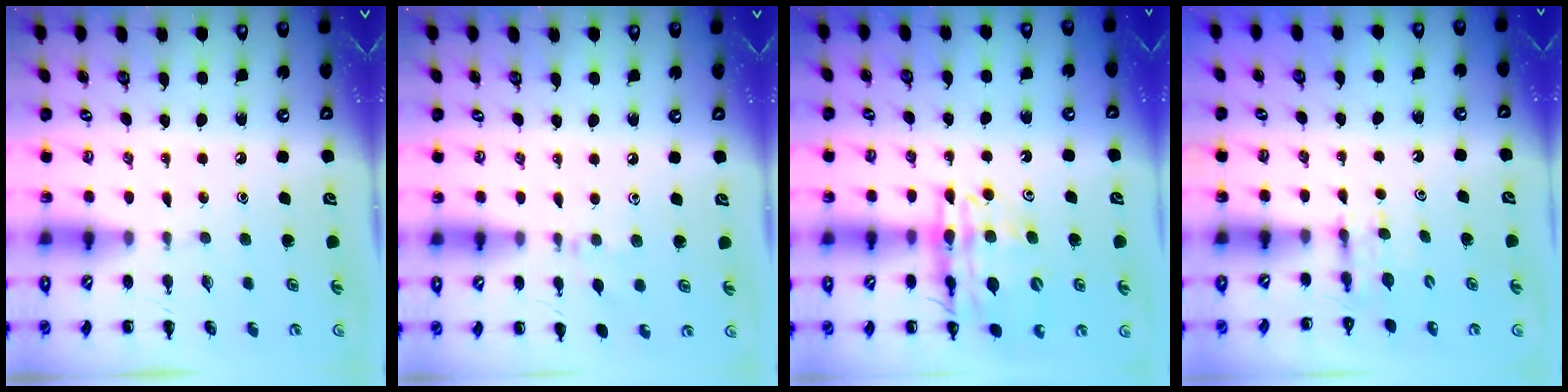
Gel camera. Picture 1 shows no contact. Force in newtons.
{"total": 5.0, "press": 4.7, "slide": 1.6}
{"total": 16.8, "press": 16.3, "slide": 3.9}
{"total": 3.4, "press": 3.1, "slide": 1.4}